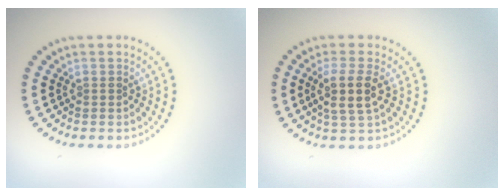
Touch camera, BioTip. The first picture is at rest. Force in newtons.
{"total": 3.1, "press": 2.7, "slide": 1.6}